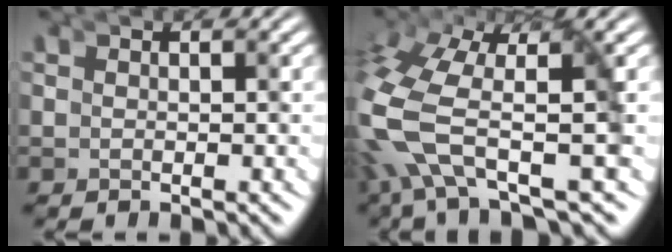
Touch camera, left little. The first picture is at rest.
{"total": 7.7, "force": [-3.2, 3.6, 6.0], "torque": [-0.178, -0.053, -0.045]}